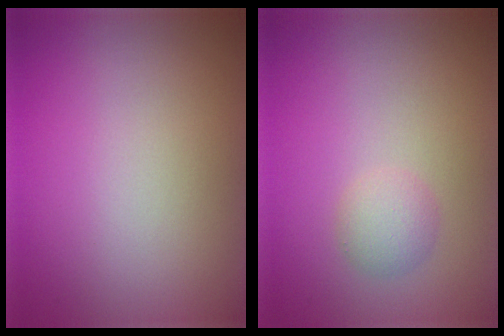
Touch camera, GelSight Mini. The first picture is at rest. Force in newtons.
{"total": 1.7, "press": 1.7, "slide": 0.1}